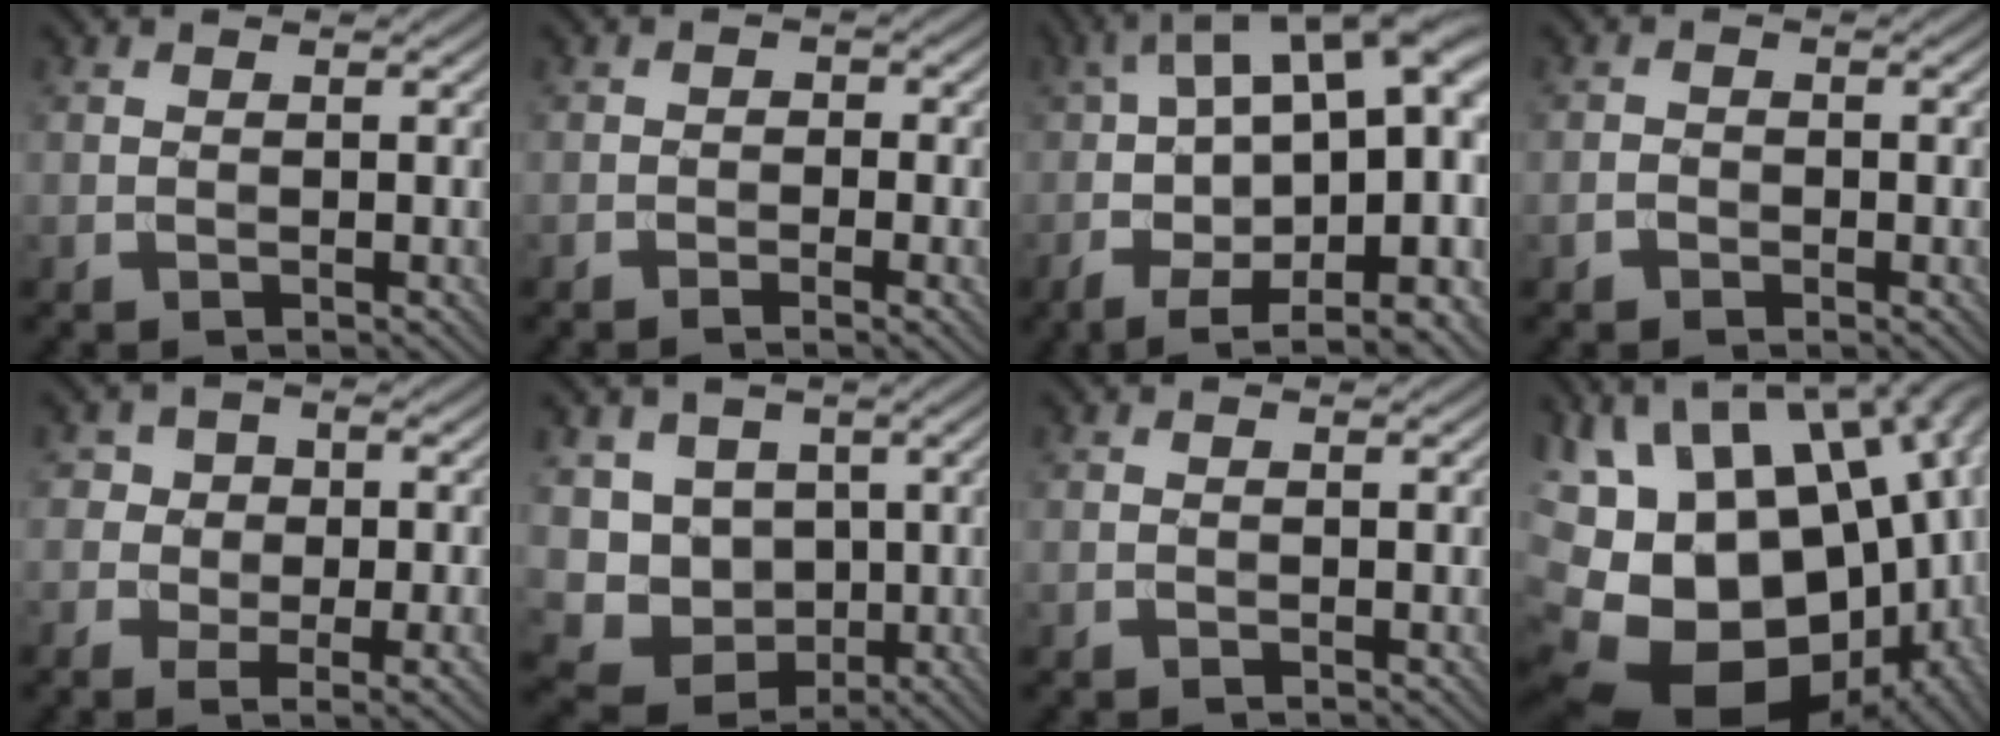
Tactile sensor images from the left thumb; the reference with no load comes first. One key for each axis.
{"total": 2.0, "fx": -1.2, "fy": 0.8, "fz": 1.5, "tx": -0.022, "ty": 0.001, "tz": -0.023}
{"total": 17.5, "fx": 0.0, "fy": 8.2, "fz": 15.5, "tx": -0.243, "ty": 0.013, "tz": 0.006}
{"total": 1.3, "fx": -0.8, "fy": 0.9, "fz": 0.4, "tx": -0.005, "ty": 0.001, "tz": -0.017}
{"total": 7.3, "fx": -1.8, "fy": 4.9, "fz": 5.1, "tx": -0.069, "ty": -0.010, "tz": -0.020}
{"total": 7.4, "fx": 0.5, "fy": 6.7, "fz": 3.1, "tx": -0.080, "ty": -0.028, "tz": 0.003}
{"total": 0.0}
{"total": 22.1, "fx": -1.4, "fy": 13.7, "fz": 17.2, "tx": -0.306, "ty": -0.013, "tz": 0.012}